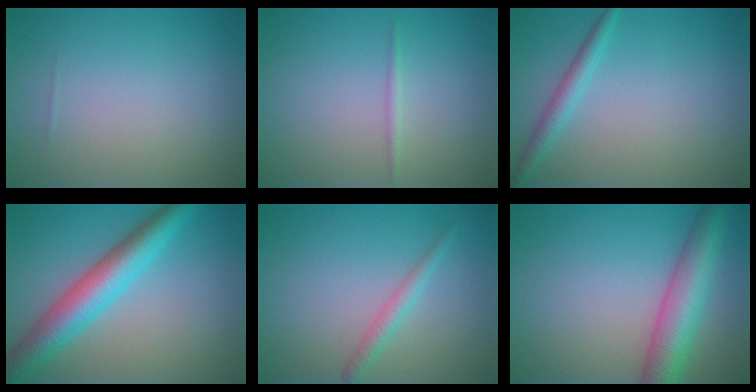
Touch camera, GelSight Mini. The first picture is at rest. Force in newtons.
{"total": 0.7, "press": 0.7, "slide": 0.0}
{"total": 1.9, "press": 1.9, "slide": 0.1}
{"total": 6.4, "press": 6.4, "slide": 0.2}
{"total": 1.6, "press": 1.6, "slide": 0.0}
{"total": 6.4, "press": 6.4, "slide": 0.3}